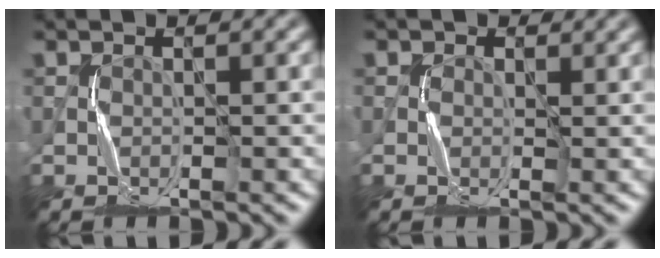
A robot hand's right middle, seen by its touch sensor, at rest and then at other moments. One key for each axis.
{"total": 1.3, "fx": 0.8, "fy": 1.0, "fz": 0.5, "tx": -0.003, "ty": -0.004, "tz": 0.008}